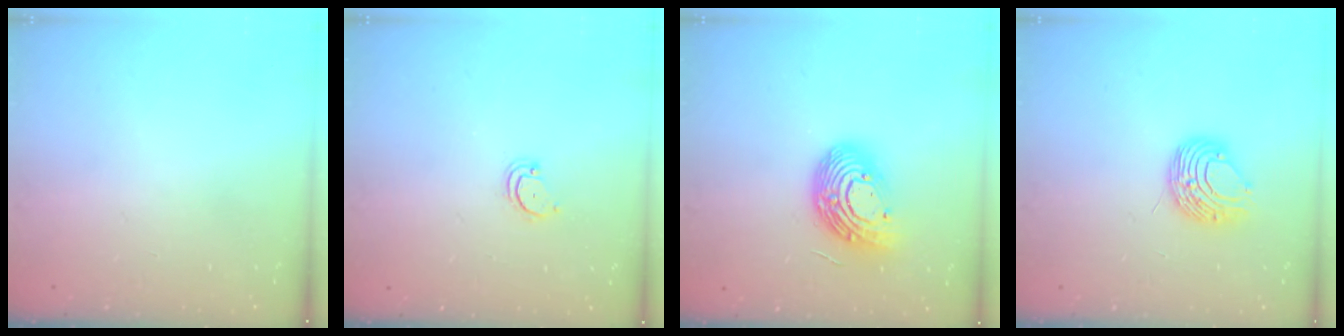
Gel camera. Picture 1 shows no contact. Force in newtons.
{"total": 3.4, "press": 3.4, "slide": 0.2}
{"total": 14.7, "press": 14.7, "slide": 1.0}
{"total": 8.9, "press": 8.9, "slide": 0.7}